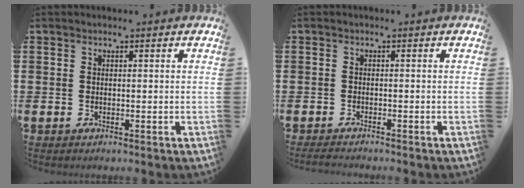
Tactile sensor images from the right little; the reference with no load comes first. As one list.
[{"total": 1.0, "force": [-0.9, 0.1, 0.4], "torque": [-0.008, 0.000, -0.018]}]